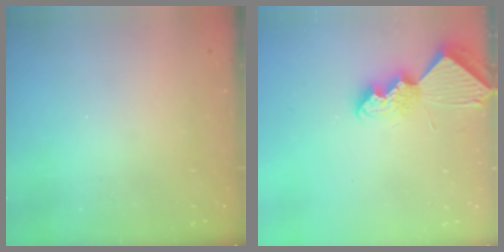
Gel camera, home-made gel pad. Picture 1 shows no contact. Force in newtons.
{"total": 8.8, "press": 8.7, "slide": 0.9}